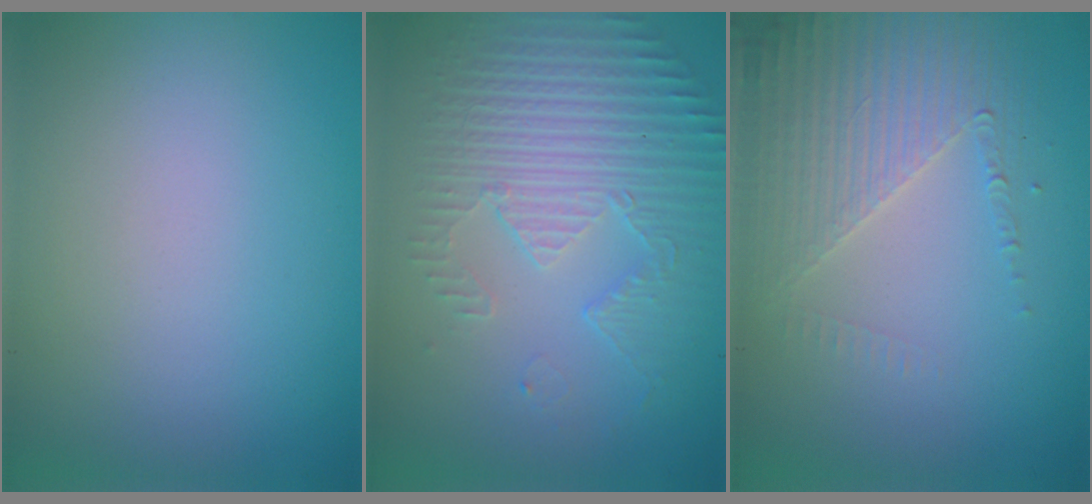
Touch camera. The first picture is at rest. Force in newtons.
{"total": 5.6, "press": 3.5, "slide": 4.4}
{"total": 4.5, "press": 3.2, "slide": 3.1}